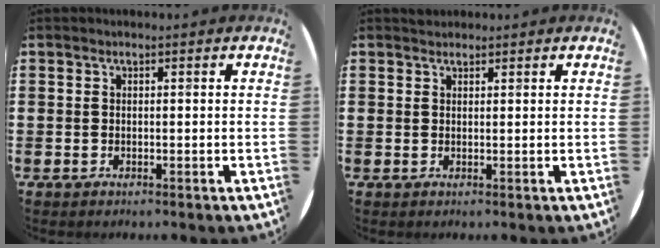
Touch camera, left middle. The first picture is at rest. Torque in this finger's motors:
{"motor_torque": [0.30, -0.31, -0.02, 0.00]}